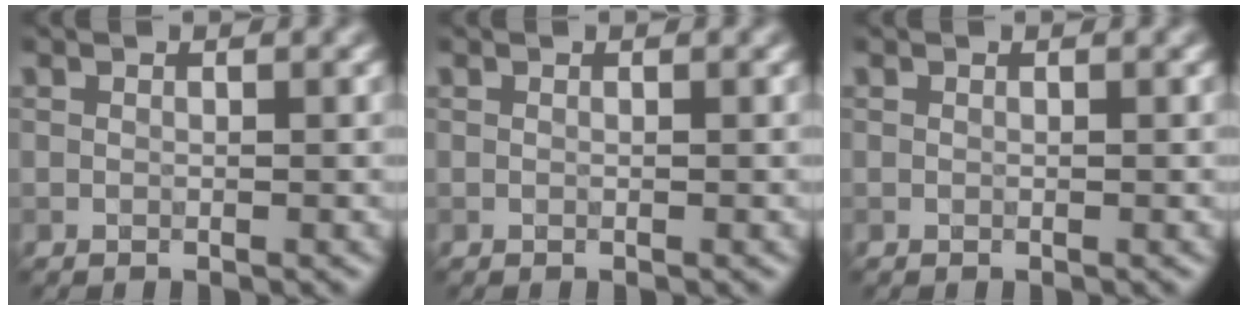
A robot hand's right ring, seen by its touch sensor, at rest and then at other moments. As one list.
[{"total": 0.0}, {"total": 0.0}]